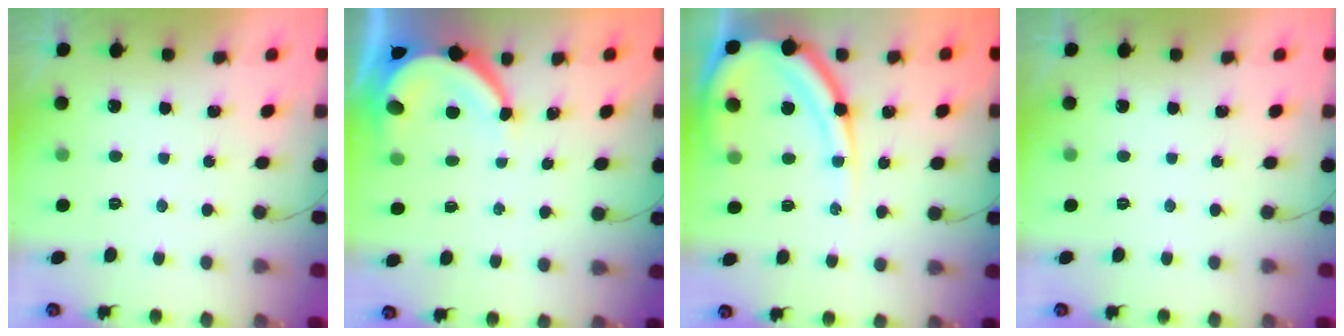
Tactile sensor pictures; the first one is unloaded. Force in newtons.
{"total": 7.3, "press": 7.2, "slide": 0.9}
{"total": 15.8, "press": 15.7, "slide": 1.8}
{"total": 0.0}